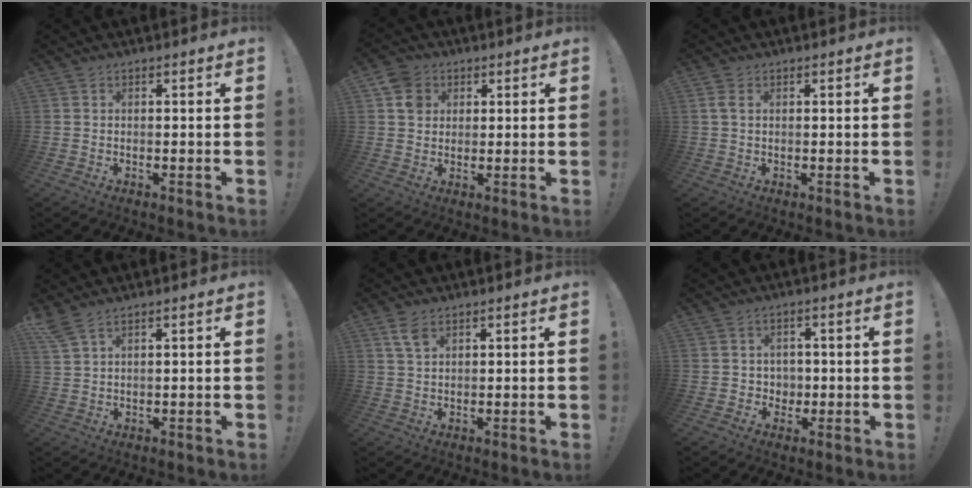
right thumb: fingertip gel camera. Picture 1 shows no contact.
{"total": 6.5, "force": [2.3, 5.6, 2.3], "torque": [-0.029, 0.000, 0.047]}
{"total": 2.1, "force": [0.7, 1.2, 1.6], "torque": [-0.029, 0.004, 0.012]}
{"total": 3.9, "force": [3.0, 0.8, 2.4], "torque": [-0.056, -0.010, 0.059]}
{"total": 4.2, "force": [2.5, 2.1, 2.7], "torque": [-0.043, -0.010, 0.044]}
{"total": 3.9, "force": [0.6, 3.8, 0.5], "torque": [-0.004, -0.005, 0.011]}